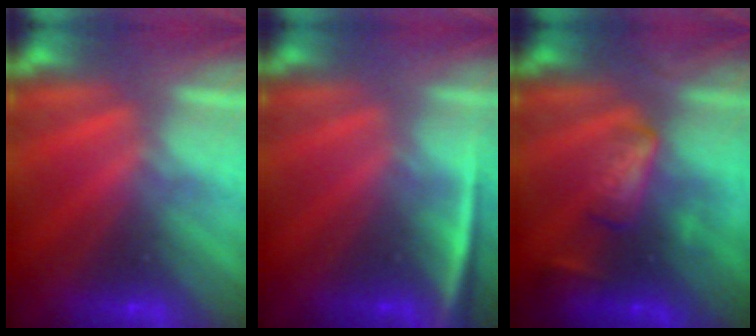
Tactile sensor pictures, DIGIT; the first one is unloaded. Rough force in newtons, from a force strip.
{"total": 2.4}
{"total": 2.7}